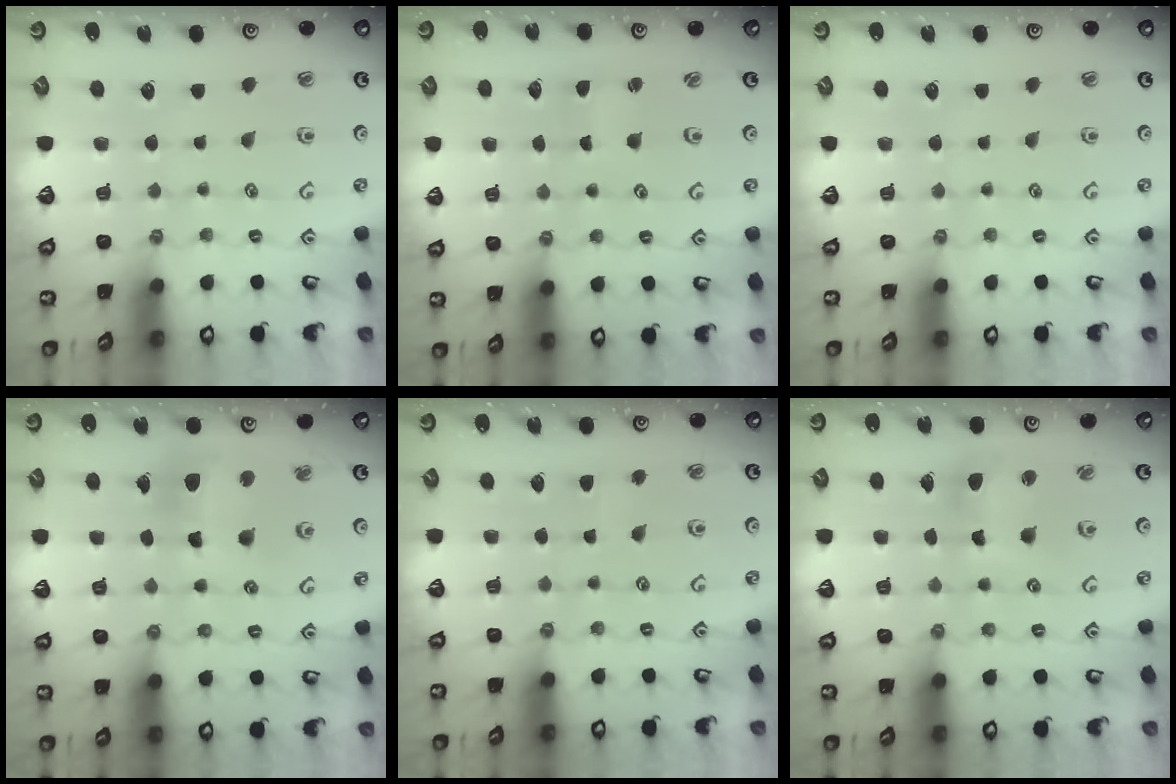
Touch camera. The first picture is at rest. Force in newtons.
{"total": 1.4, "press": 1.4, "slide": 0.1}
{"total": 0.0}
{"total": 11.6, "press": 11.5, "slide": 1.4}
{"total": 2.7, "press": 2.7, "slide": 0.4}
{"total": 8.4, "press": 8.3, "slide": 1.3}